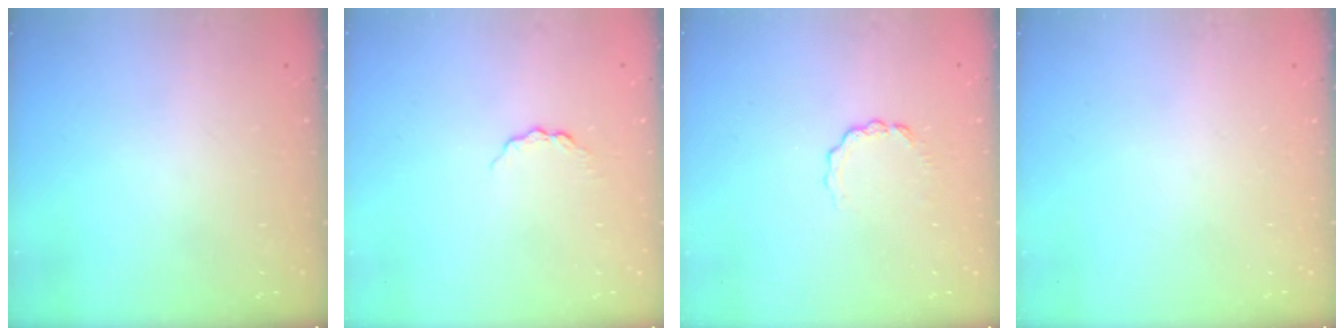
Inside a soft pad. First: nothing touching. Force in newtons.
{"total": 4.2, "press": 4.2, "slide": 0.6}
{"total": 3.4, "press": 3.4, "slide": 0.4}
{"total": 0.0}